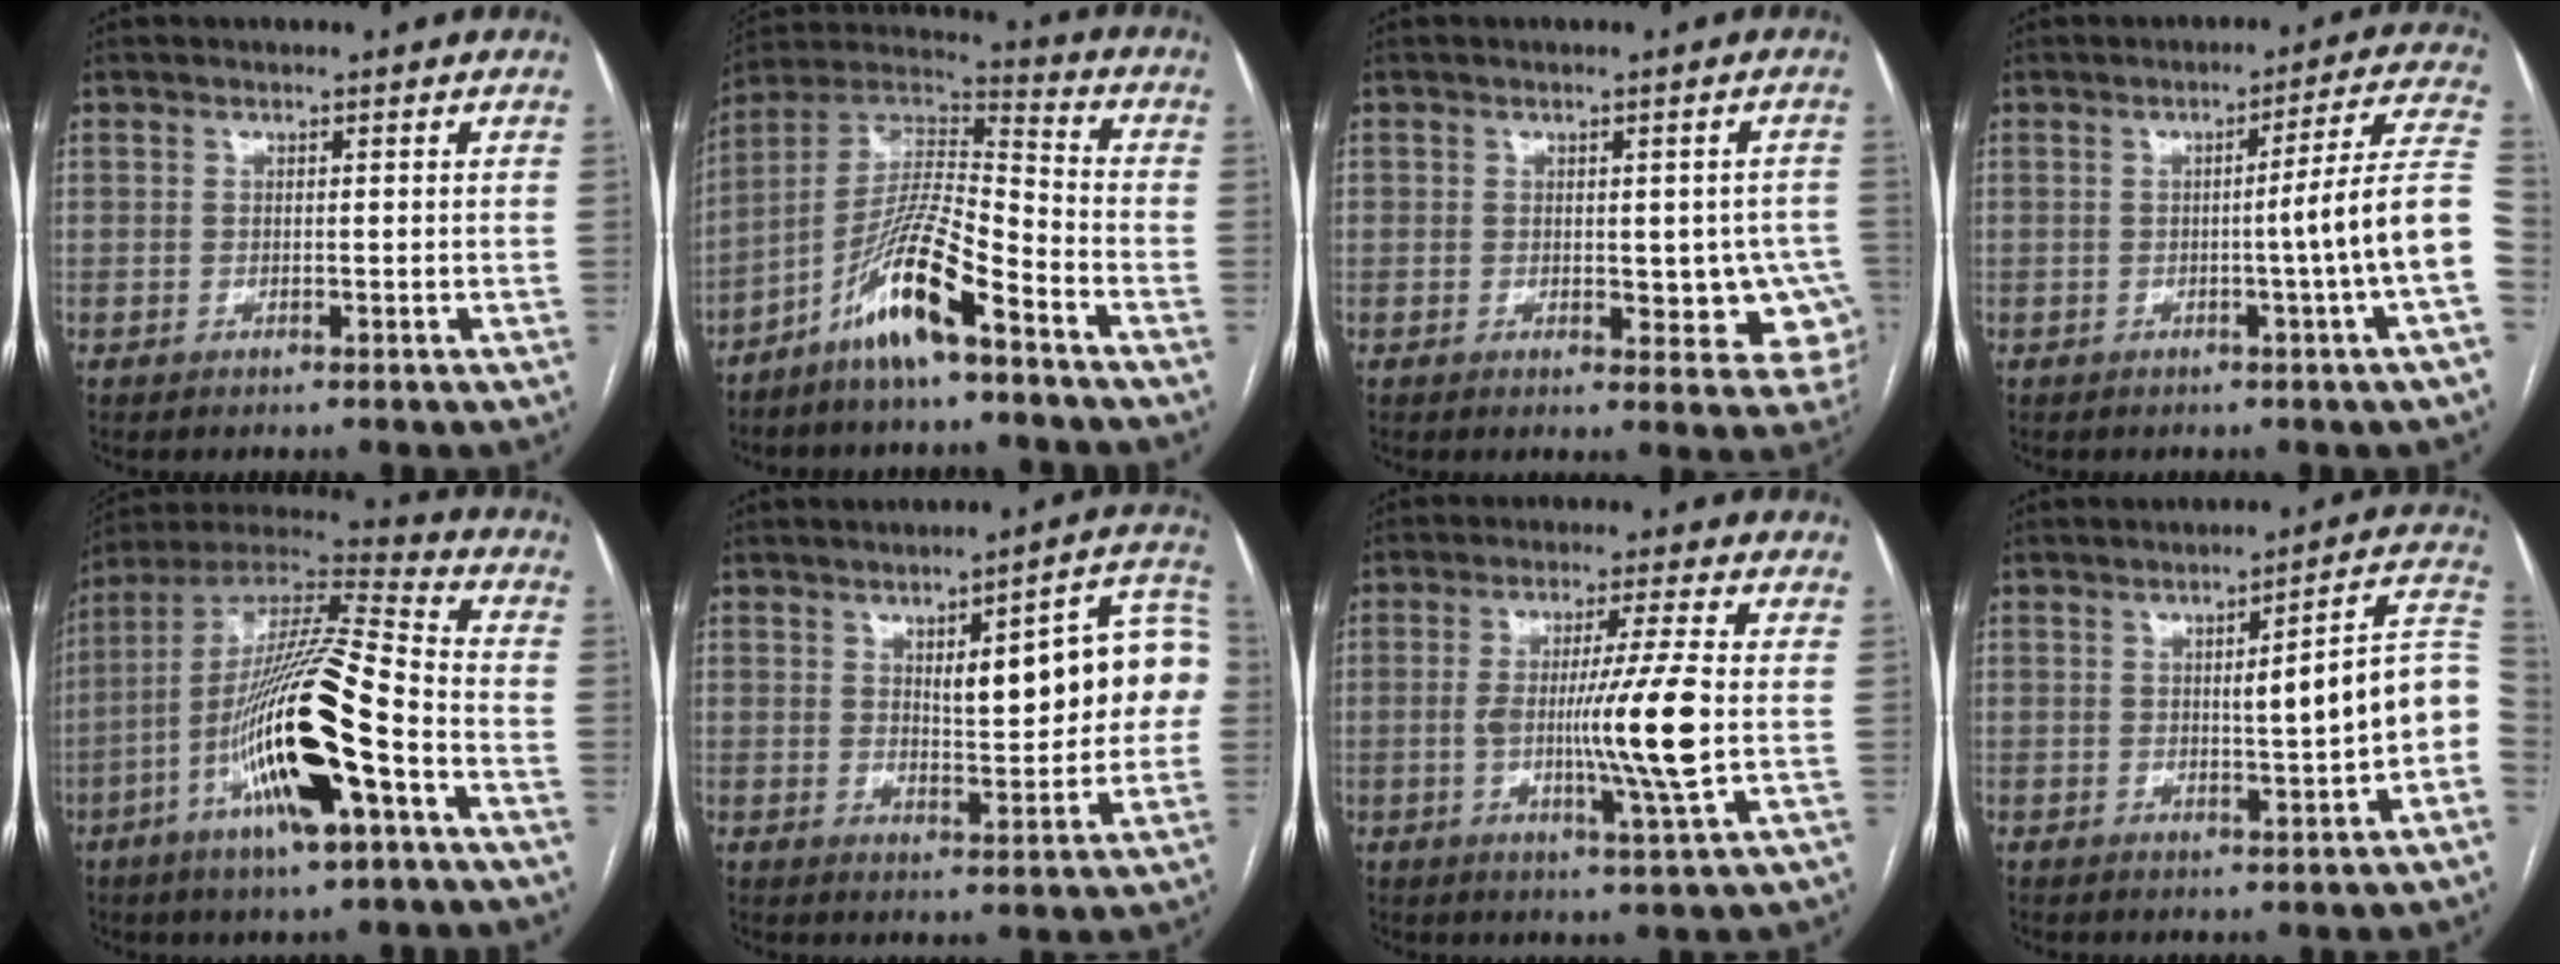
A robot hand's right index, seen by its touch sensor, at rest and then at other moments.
{"total": 13.1, "force": [-7.9, 1.5, 10.3], "torque": [-0.203, 0.004, -0.152]}
{"total": 8.2, "force": [-1.1, 4.5, 6.8], "torque": [-0.053, 0.015, -0.006]}
{"total": 10.9, "force": [-2.1, -2.5, 10.4], "torque": [-0.125, 0.007, -0.032]}
{"total": 21.8, "force": [-7.6, 2.6, 20.2], "torque": [-0.386, -0.019, -0.134]}
{"total": 14.0, "force": [2.1, 3.4, 13.5], "torque": [-0.172, 0.032, 0.030]}
{"total": 10.7, "force": [-0.9, -1.2, 10.6], "torque": [-0.190, -0.016, -0.017]}
{"total": 10.9, "force": [-0.9, 0.7, 10.9], "torque": [-0.130, 0.023, -0.014]}